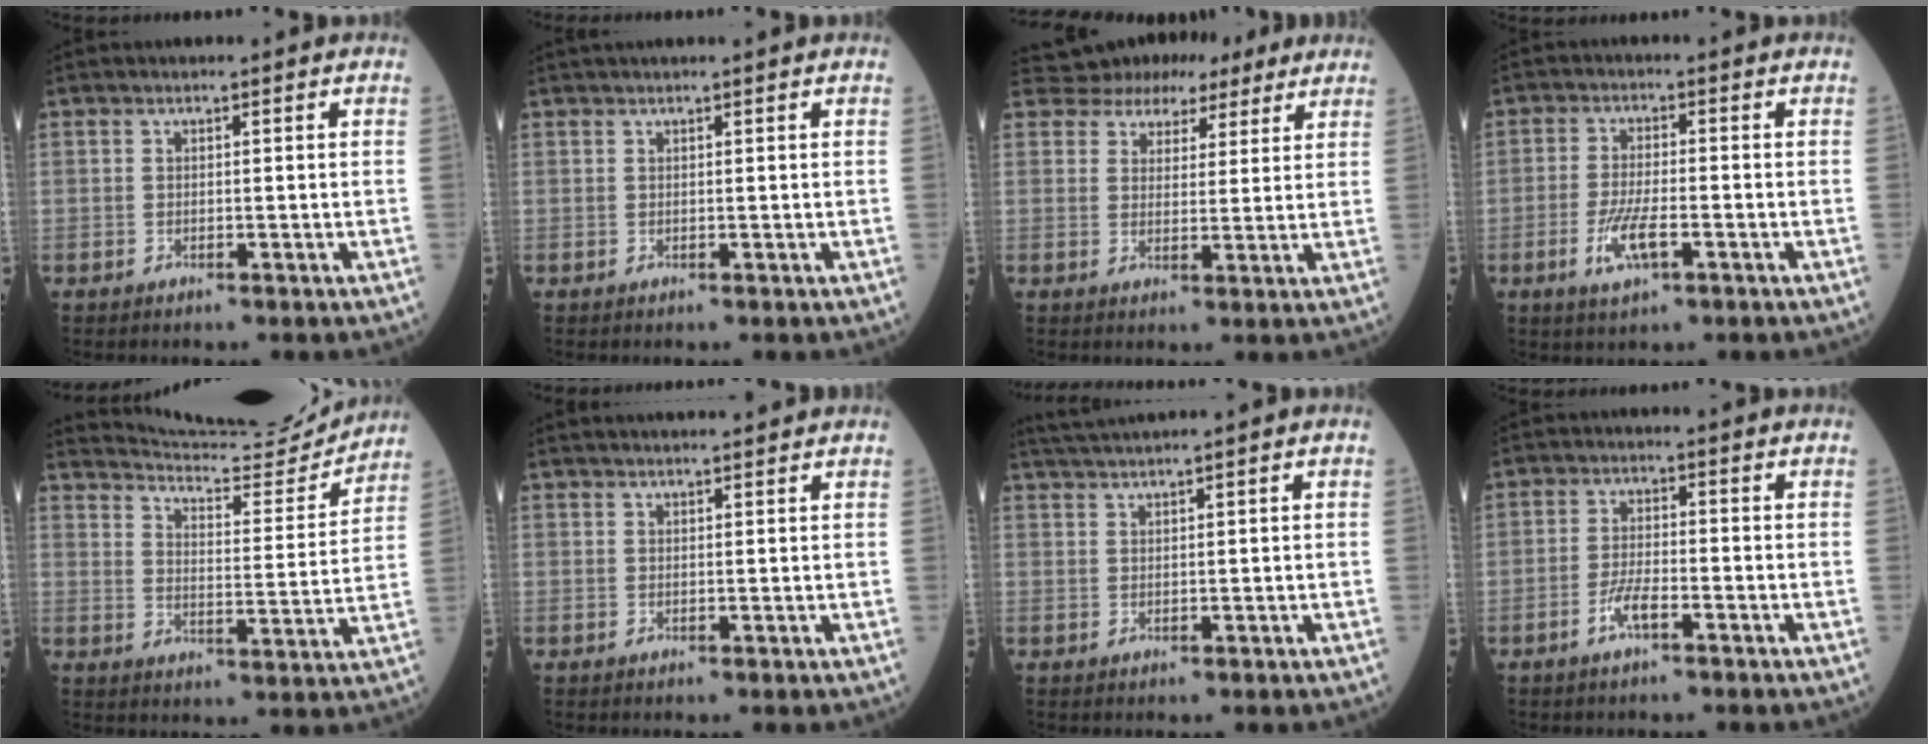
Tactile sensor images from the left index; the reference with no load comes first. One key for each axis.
{"total": 3.3, "fx": 2.9, "fy": -0.5, "fz": 1.3, "tx": -0.013, "ty": 0.024, "tz": 0.042}
{"total": 9.8, "fx": 8.4, "fy": 4.7, "fz": 1.6, "tx": -0.017, "ty": 0.030, "tz": 0.104}
{"total": 5.2, "fx": -2.0, "fy": 1.4, "fz": 4.6, "tx": -0.101, "ty": -0.007, "tz": -0.036}
{"total": 15.6, "fx": 15.4, "fy": -0.1, "fz": 2.3, "tx": -0.044, "ty": -0.044, "tz": 0.214}
{"total": 7.5, "fx": 7.0, "fy": 0.6, "fz": 2.6, "tx": -0.034, "ty": 0.027, "tz": 0.088}
{"total": 4.7, "fx": 4.2, "fy": -1.1, "fz": 1.7, "tx": -0.031, "ty": 0.024, "tz": 0.081}
{"total": 3.2, "fx": -1.7, "fy": 0.6, "fz": 2.6, "tx": -0.059, "ty": -0.002, "tz": -0.036}